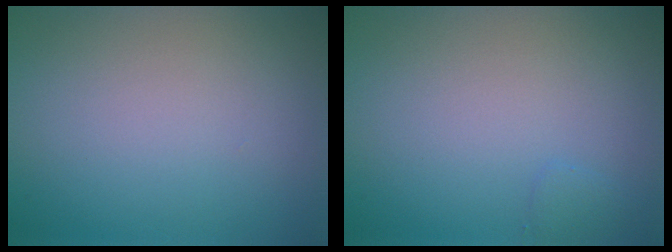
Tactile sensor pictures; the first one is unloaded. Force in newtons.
{"total": 0.7, "press": 0.7, "slide": 0.0}